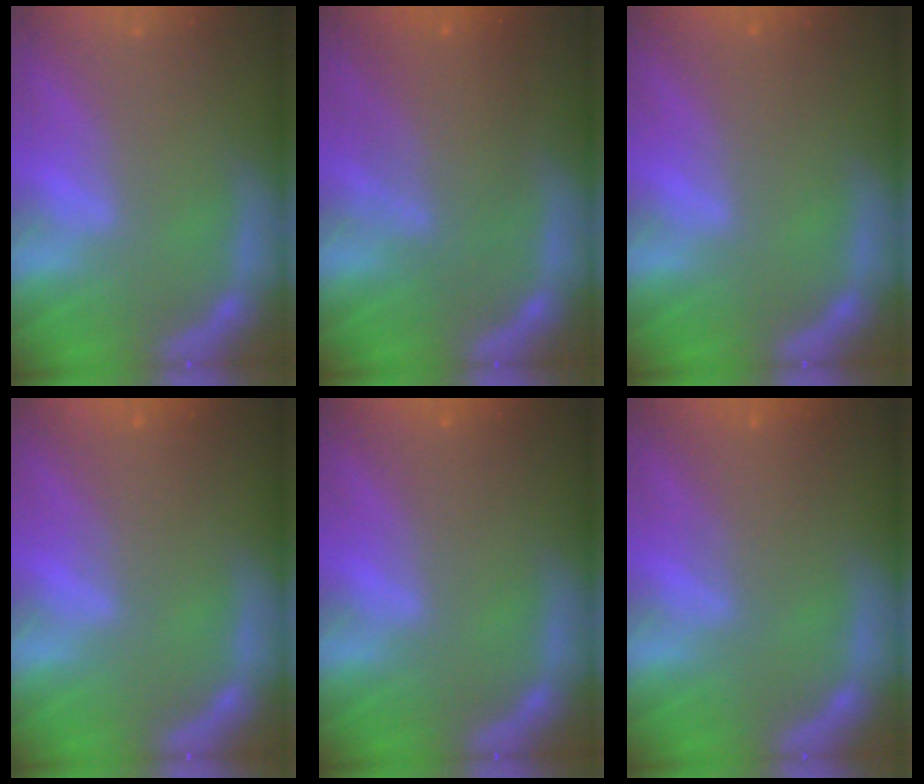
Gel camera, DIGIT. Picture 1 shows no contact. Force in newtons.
{"total": 6.0}
{"total": 1.0}
{"total": 2.0}
{"total": 1.0}
{"total": 2.5}